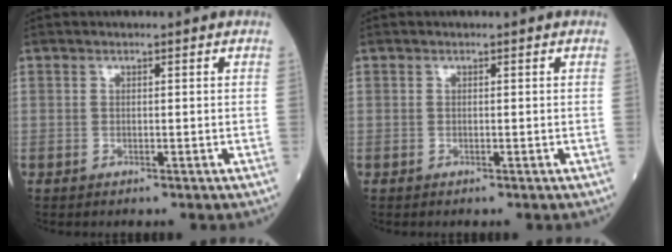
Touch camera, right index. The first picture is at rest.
{"total": 0.0}